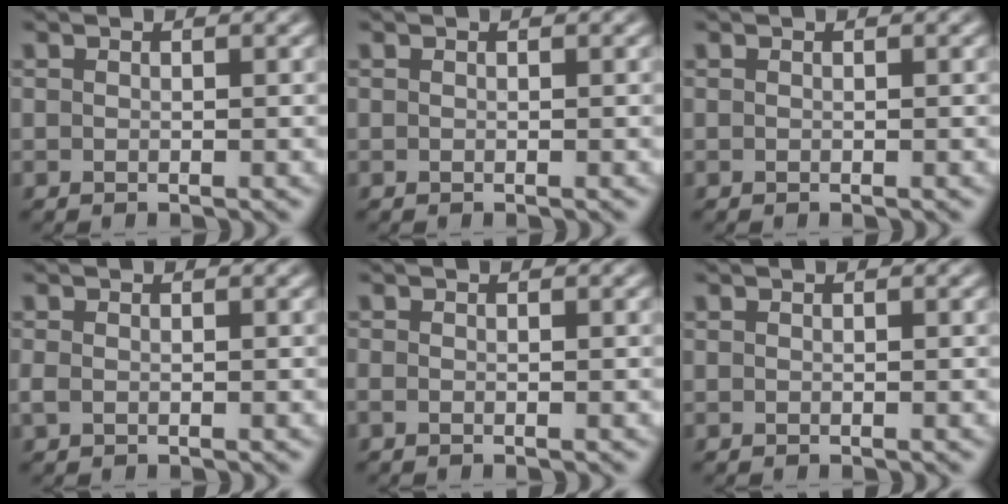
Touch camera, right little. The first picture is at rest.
{"total": 0.0}
{"total": 0.0}
{"total": 0.8, "force": [-0.5, 0.4, 0.5], "torque": [-0.021, -0.012, 0.000]}
{"total": 0.8, "force": [-0.6, 0.5, 0.3], "torque": [-0.012, -0.006, -0.009]}
{"total": 0.0}